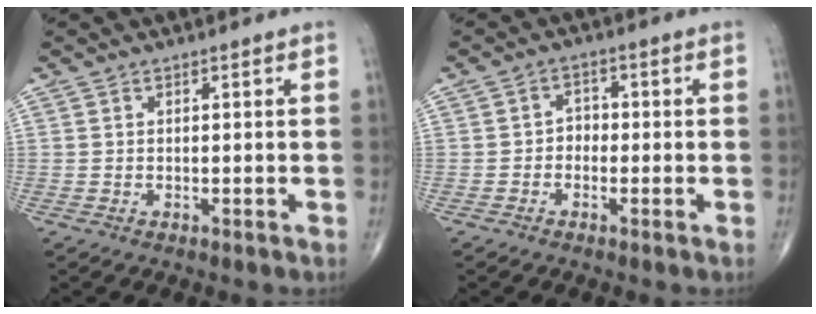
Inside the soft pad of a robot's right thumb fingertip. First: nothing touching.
{"total": 2.7, "force": [-0.8, 2.2, 1.2], "torque": [0.004, 0.014, -0.024]}